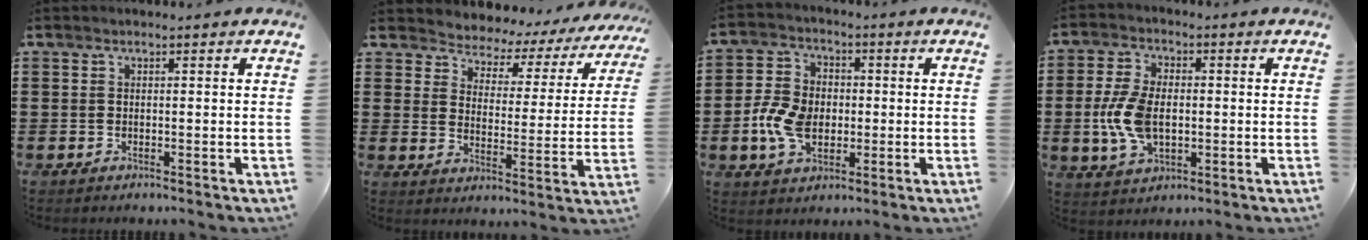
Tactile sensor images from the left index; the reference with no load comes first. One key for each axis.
{"total": 3.3, "fx": 3.2, "fy": 0.8, "fz": 0.1, "tx": -0.026, "ty": -0.033, "tz": 0.044}
{"total": 8.3, "fx": -1.4, "fy": 5.9, "fz": 5.6, "tx": -0.131, "ty": 0.010, "tz": -0.027}
{"total": 8.6, "fx": -0.6, "fy": 5.1, "fz": 6.9, "tx": -0.173, "ty": -0.001, "tz": -0.020}